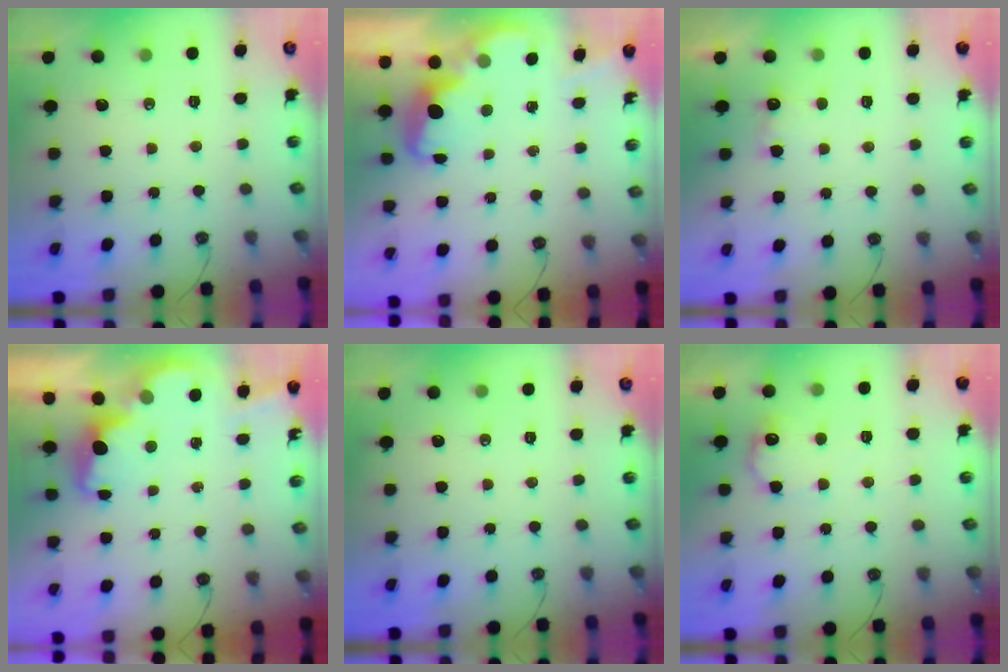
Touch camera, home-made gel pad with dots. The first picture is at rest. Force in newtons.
{"total": 2.5, "press": 2.5, "slide": 0.6}
{"total": 4.3, "press": 4.1, "slide": 1.2}
{"total": 3.5, "press": 3.4, "slide": 0.7}
{"total": 0.0}
{"total": 9.6, "press": 9.6, "slide": 0.6}